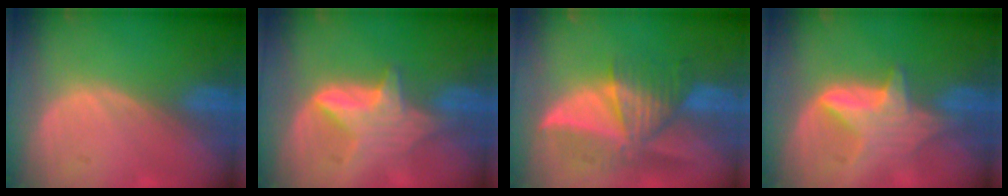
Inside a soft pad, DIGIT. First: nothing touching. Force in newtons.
{"total": 5.8, "press": 5.6, "slide": 1.5}
{"total": 8.4, "press": 7.9, "slide": 2.9}
{"total": 6.0, "press": 5.8, "slide": 1.4}